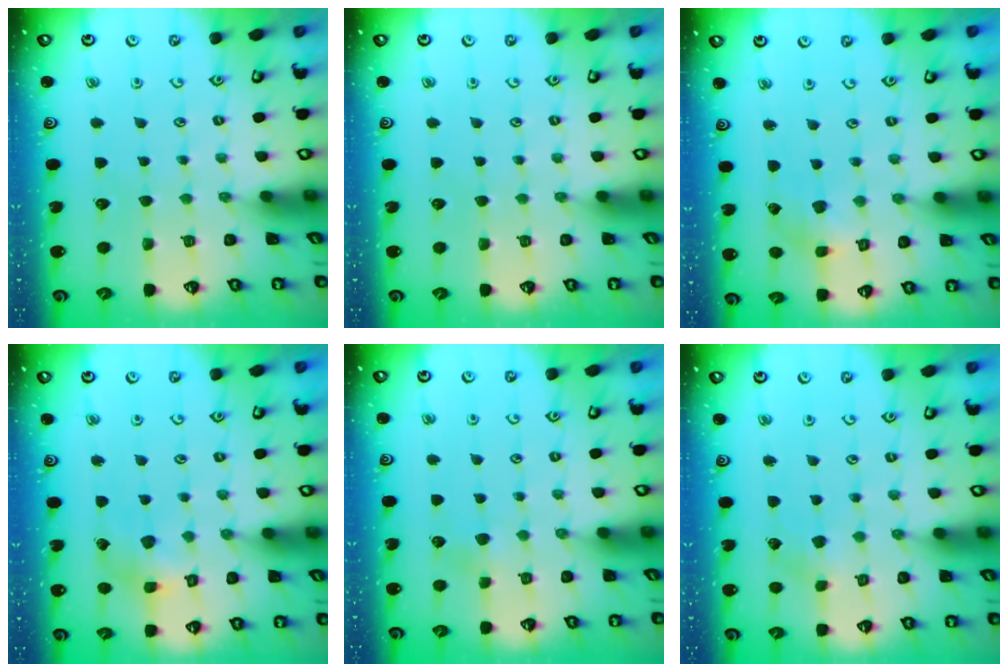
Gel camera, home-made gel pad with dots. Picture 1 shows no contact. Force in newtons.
{"total": 0.0}
{"total": 2.7, "press": 2.7, "slide": 0.2}
{"total": 4.9, "press": 4.9, "slide": 0.7}
{"total": 2.3, "press": 2.3, "slide": 0.2}
{"total": 2.7, "press": 2.7, "slide": 0.2}